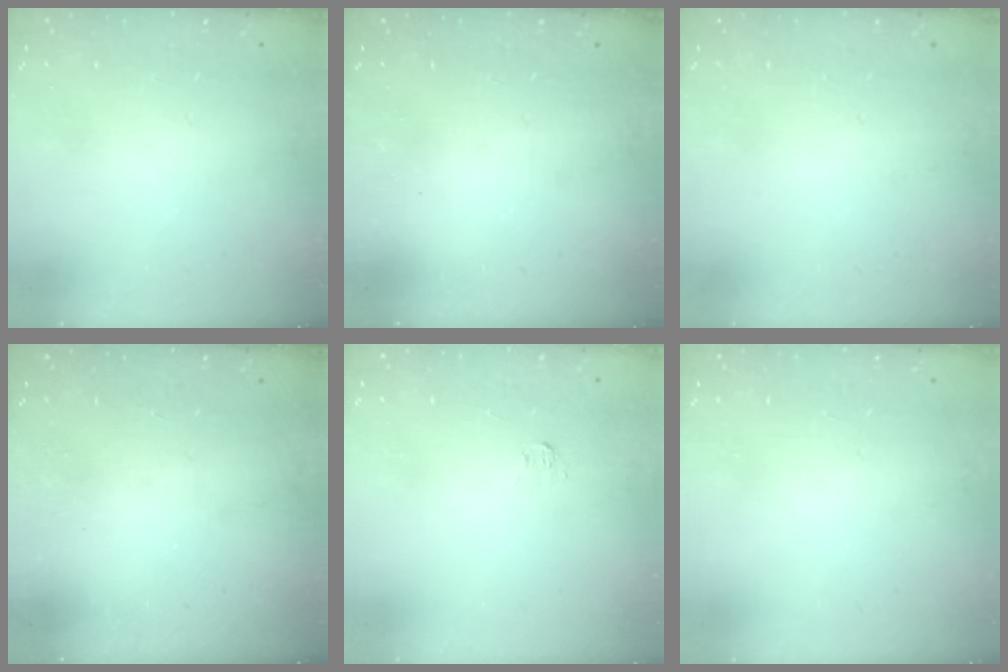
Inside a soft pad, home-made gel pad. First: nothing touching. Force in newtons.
{"total": 2.3, "press": 2.2, "slide": 0.7}
{"total": 0.0}
{"total": 2.3, "press": 2.2, "slide": 0.8}
{"total": 3.5, "press": 3.5, "slide": 0.5}
{"total": 0.0}